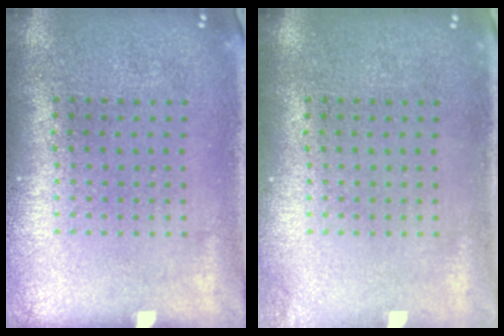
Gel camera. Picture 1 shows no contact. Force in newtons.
{"total": 0.7, "press": 0.7, "slide": 0.1}